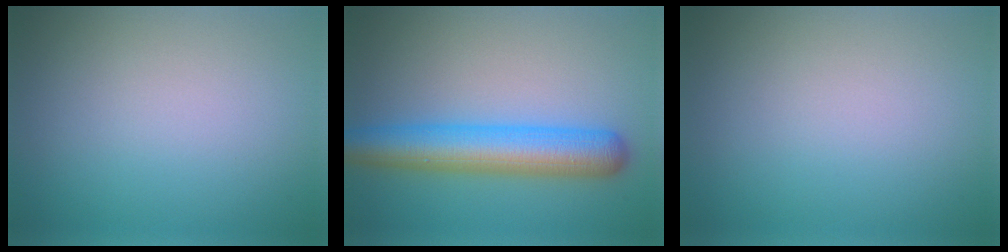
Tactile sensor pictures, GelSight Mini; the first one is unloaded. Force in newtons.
{"total": 6.8, "press": 6.8, "slide": 0.1}
{"total": 0.0}